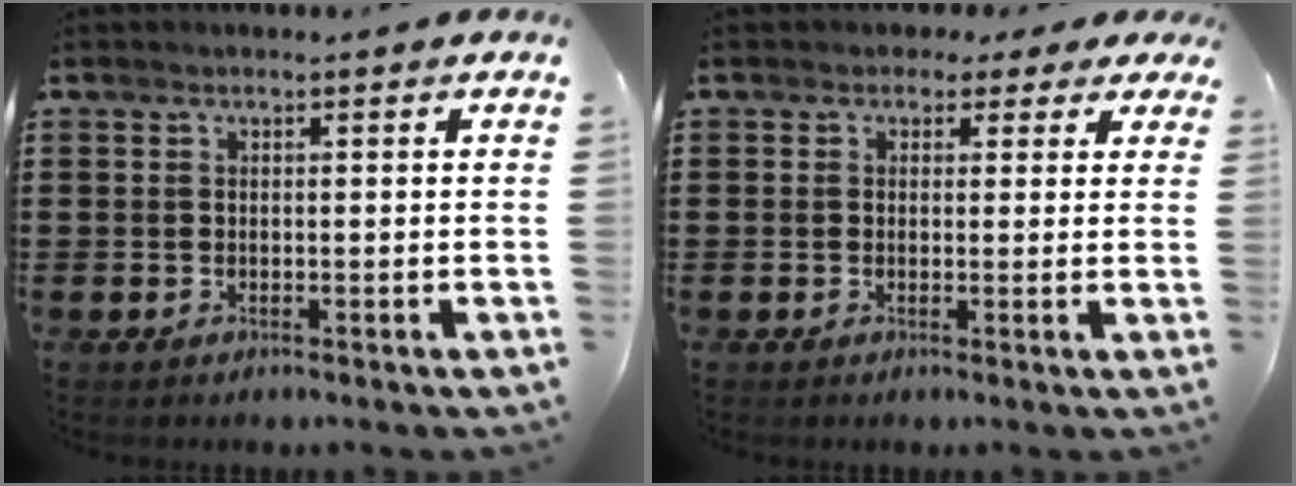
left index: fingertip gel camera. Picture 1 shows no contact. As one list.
[{"total": 2.1, "force": [1.1, 1.6, 0.6], "torque": [-0.020, 0.010, 0.020]}]